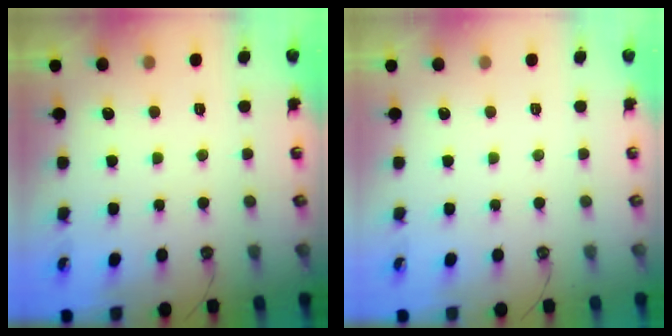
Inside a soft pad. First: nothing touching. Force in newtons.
{"total": 0.0}